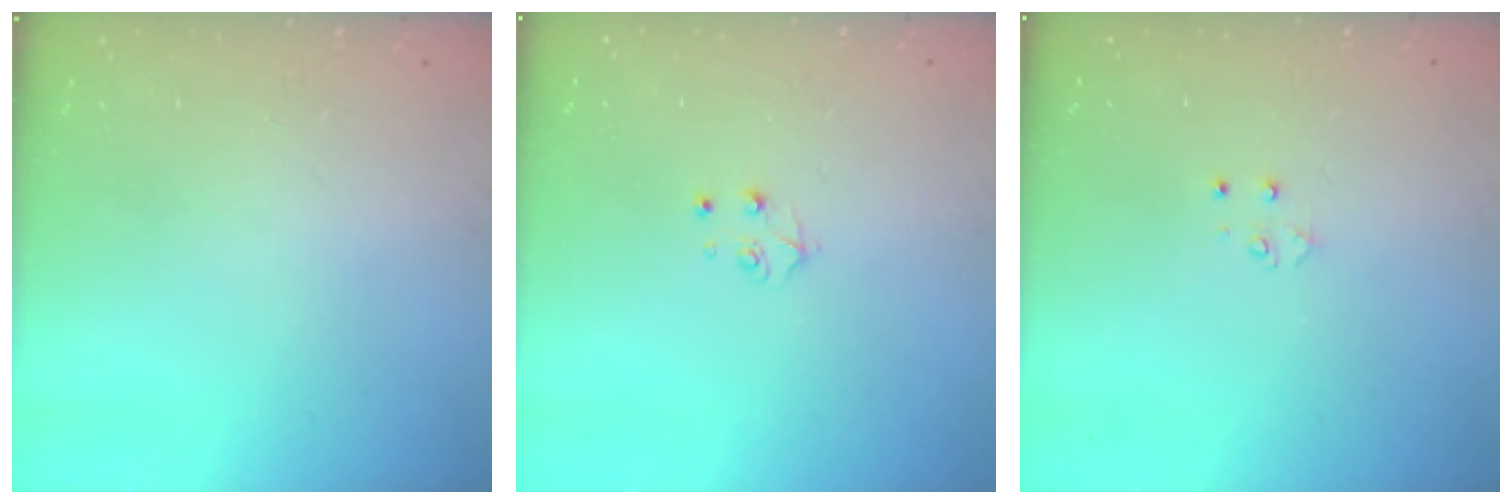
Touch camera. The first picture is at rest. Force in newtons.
{"total": 3.9, "press": 3.8, "slide": 0.5}
{"total": 3.1, "press": 3.1, "slide": 0.6}